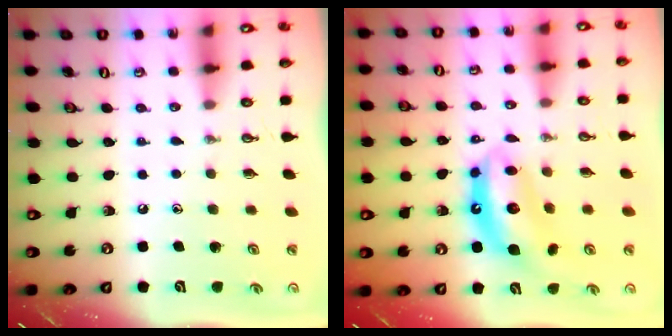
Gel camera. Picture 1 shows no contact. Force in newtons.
{"total": 11.0, "press": 10.9, "slide": 1.1}